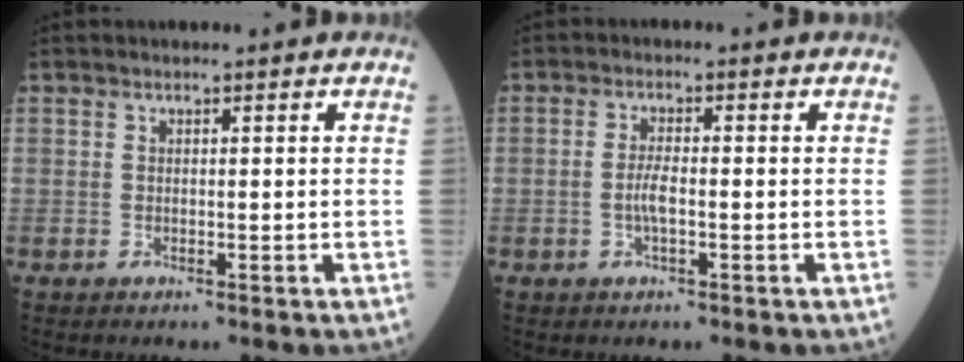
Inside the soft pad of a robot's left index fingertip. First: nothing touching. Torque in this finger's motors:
{"motor_torque": [-0.02, 0.09, 0.06, 0.02]}